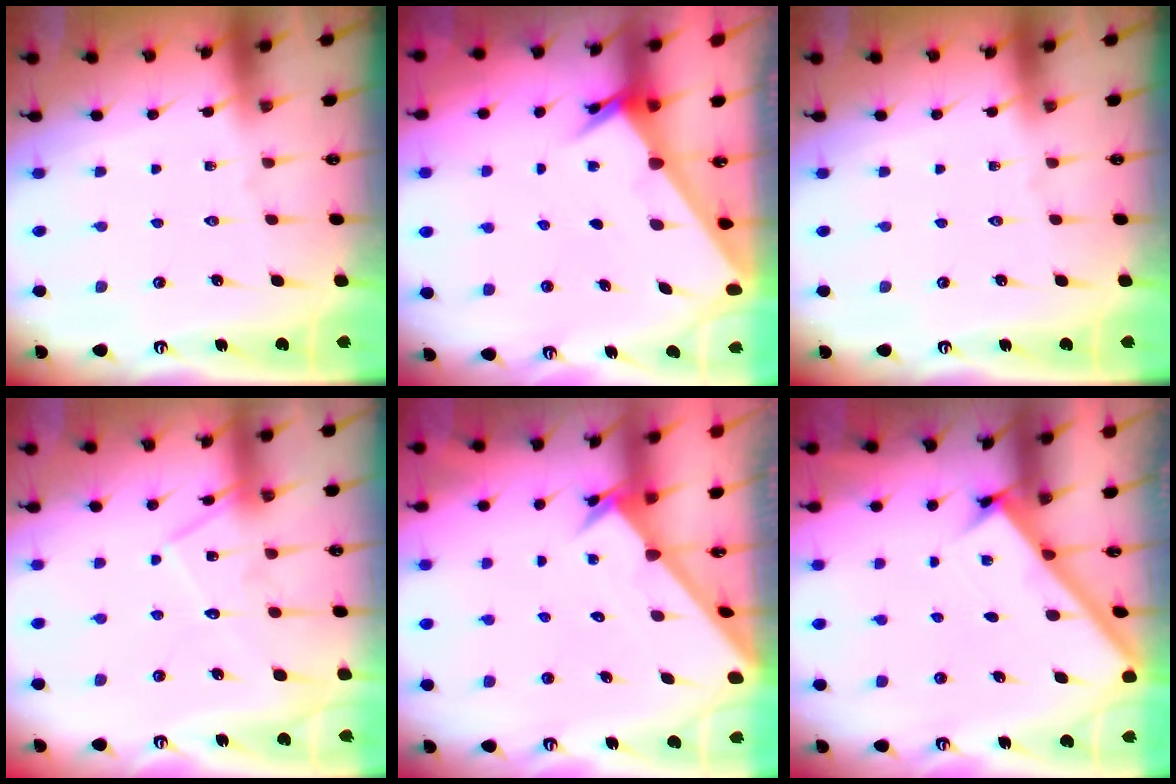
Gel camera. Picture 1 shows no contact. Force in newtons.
{"total": 2.8, "press": 2.8, "slide": 0.2}
{"total": 0.0}
{"total": 13.6, "press": 13.6, "slide": 1.1}
{"total": 2.5, "press": 2.5, "slide": 0.2}
{"total": 2.5, "press": 2.5, "slide": 0.3}